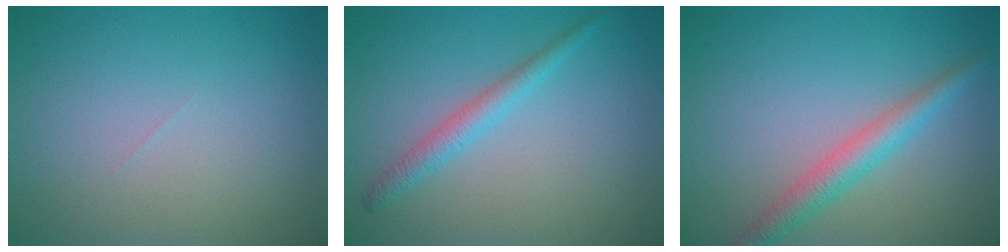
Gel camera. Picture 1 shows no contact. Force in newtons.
{"total": 2.2, "press": 2.2, "slide": 0.1}
{"total": 3.2, "press": 3.2, "slide": 0.0}